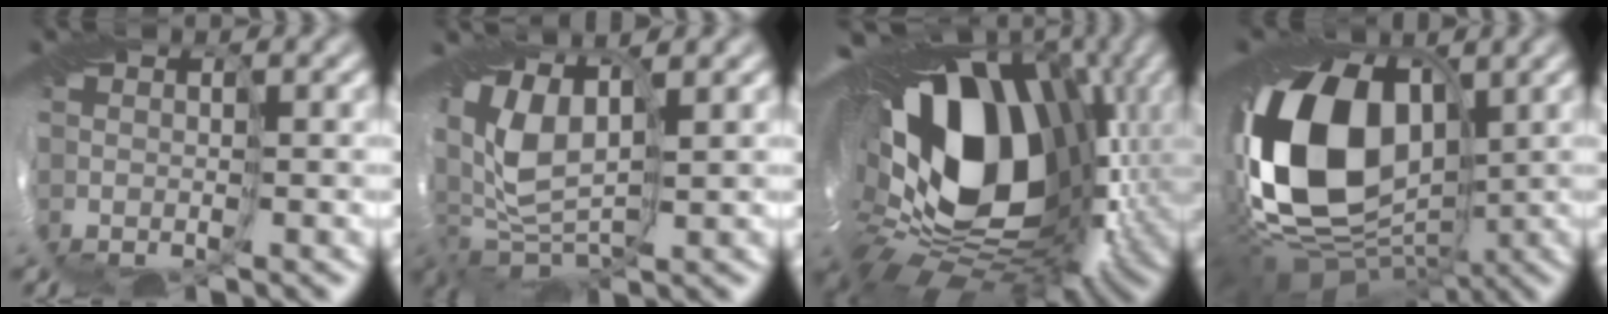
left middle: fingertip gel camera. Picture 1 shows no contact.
{"total": 7.5, "force": [0.4, 4.4, 6.1], "torque": [-0.147, 0.007, -0.002]}
{"total": 20.7, "force": [2.7, 13.8, 15.2], "torque": [-0.265, -0.045, 0.054]}
{"total": 17.2, "force": [0.6, 11.7, 12.6], "torque": [-0.272, 0.007, -0.008]}